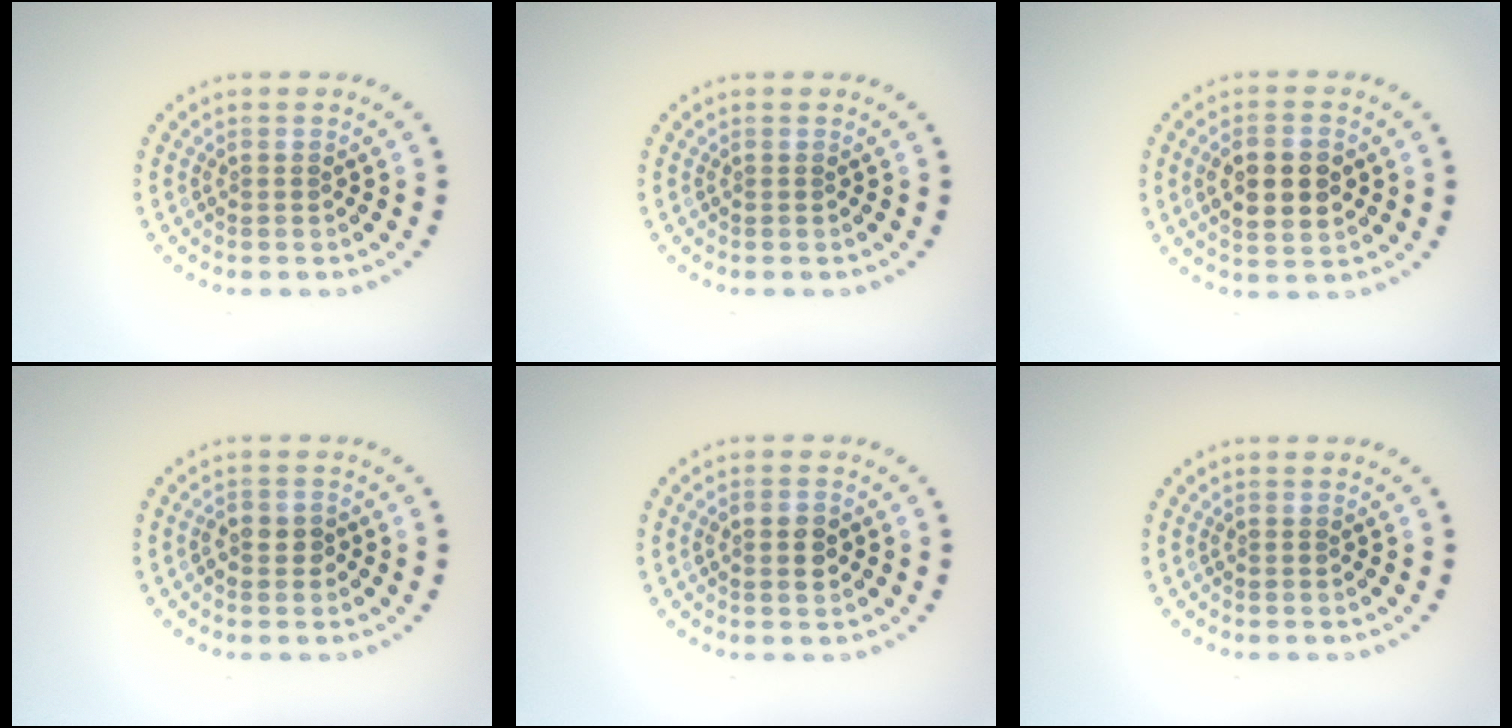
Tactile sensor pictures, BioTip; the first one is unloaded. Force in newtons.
{"total": 0.0}
{"total": 4.3, "press": 4.3, "slide": 0.3}
{"total": 1.8, "press": 1.8, "slide": 0.5}
{"total": 2.0, "press": 2.0, "slide": 0.3}
{"total": 0.0}